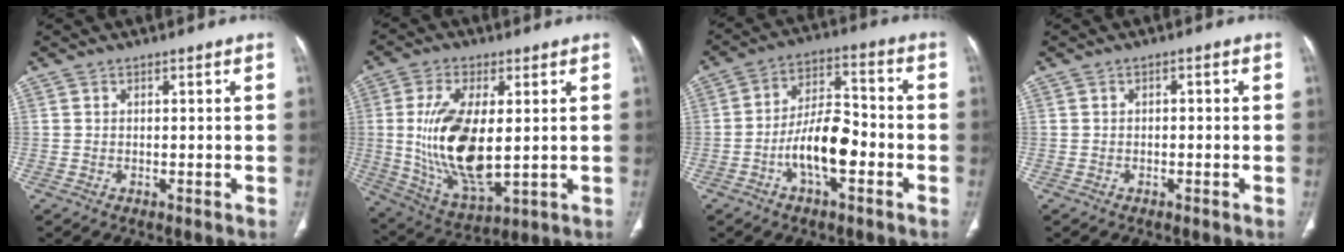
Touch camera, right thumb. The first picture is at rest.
{"total": 17.0, "force": [0.6, 7.6, 15.1], "torque": [-0.295, -0.022, 0.026]}
{"total": 11.3, "force": [-3.9, 5.0, 9.4], "torque": [-0.156, 0.038, -0.073]}
{"total": 0.9, "force": [-0.2, 0.6, 0.7], "torque": [-0.005, 0.003, -0.006]}